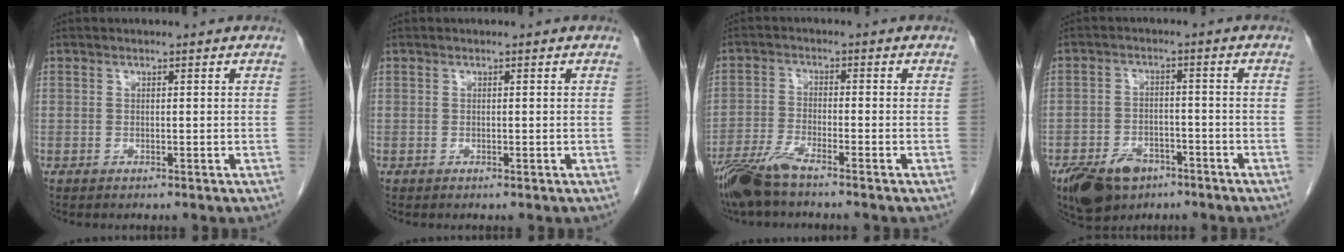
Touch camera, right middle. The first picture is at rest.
{"total": 0.0}
{"total": 6.6, "force": [-5.4, 0.6, 3.9], "torque": [-0.083, -0.020, -0.107]}
{"total": 9.0, "force": [-5.9, 5.2, 4.4], "torque": [-0.077, 0.000, -0.093]}